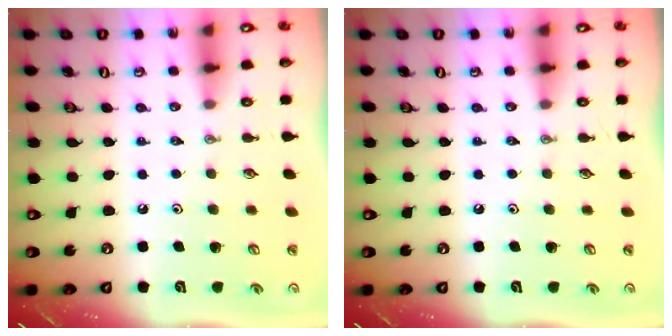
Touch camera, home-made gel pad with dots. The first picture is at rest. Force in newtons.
{"total": 0.0}